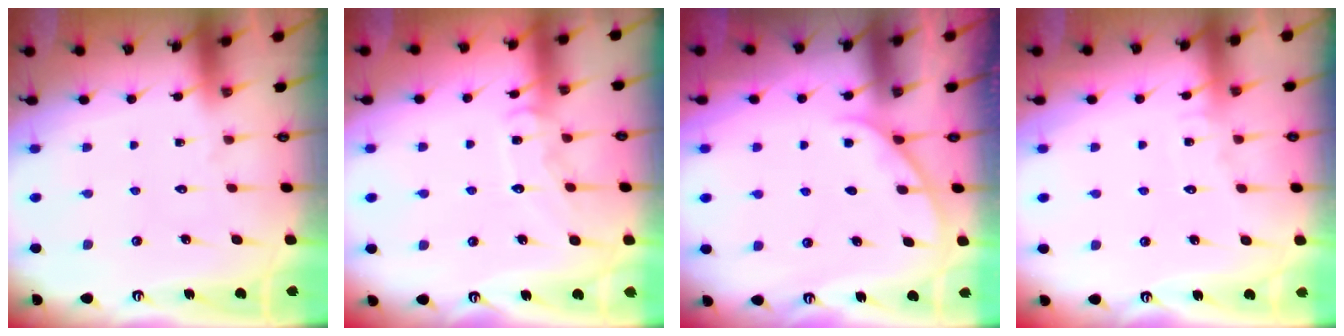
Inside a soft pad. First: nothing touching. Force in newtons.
{"total": 9.4, "press": 9.4, "slide": 0.7}
{"total": 2.1, "press": 2.1, "slide": 0.2}
{"total": 5.2, "press": 5.2, "slide": 0.5}